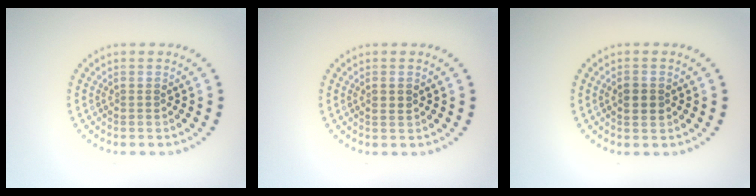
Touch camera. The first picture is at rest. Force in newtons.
{"total": 1.0, "press": 0.9, "slide": 0.4}
{"total": 2.1, "press": 2.1, "slide": 0.0}